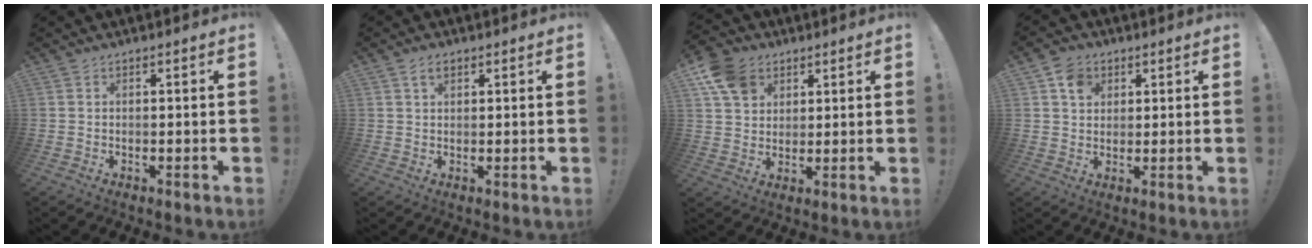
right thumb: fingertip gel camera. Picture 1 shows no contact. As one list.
[{"total": 2.8, "force": [1.6, 1.7, 1.6], "torque": [-0.022, 0.000, 0.026]}, {"total": 10.8, "force": [5.5, 8.2, 4.6], "torque": [-0.072, -0.019, 0.110]}, {"total": 6.1, "force": [2.8, 5.0, 2.2], "torque": [-0.027, -0.007, 0.051]}]